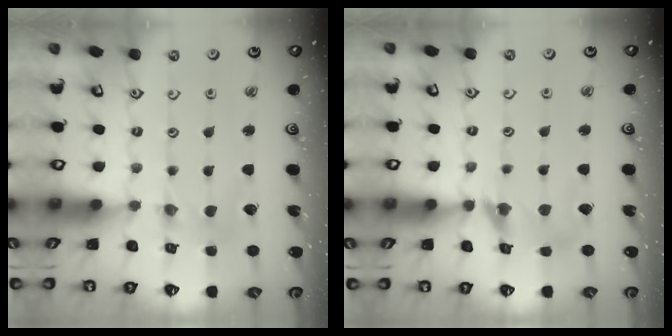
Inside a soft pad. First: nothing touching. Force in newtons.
{"total": 9.0, "press": 8.9, "slide": 0.9}